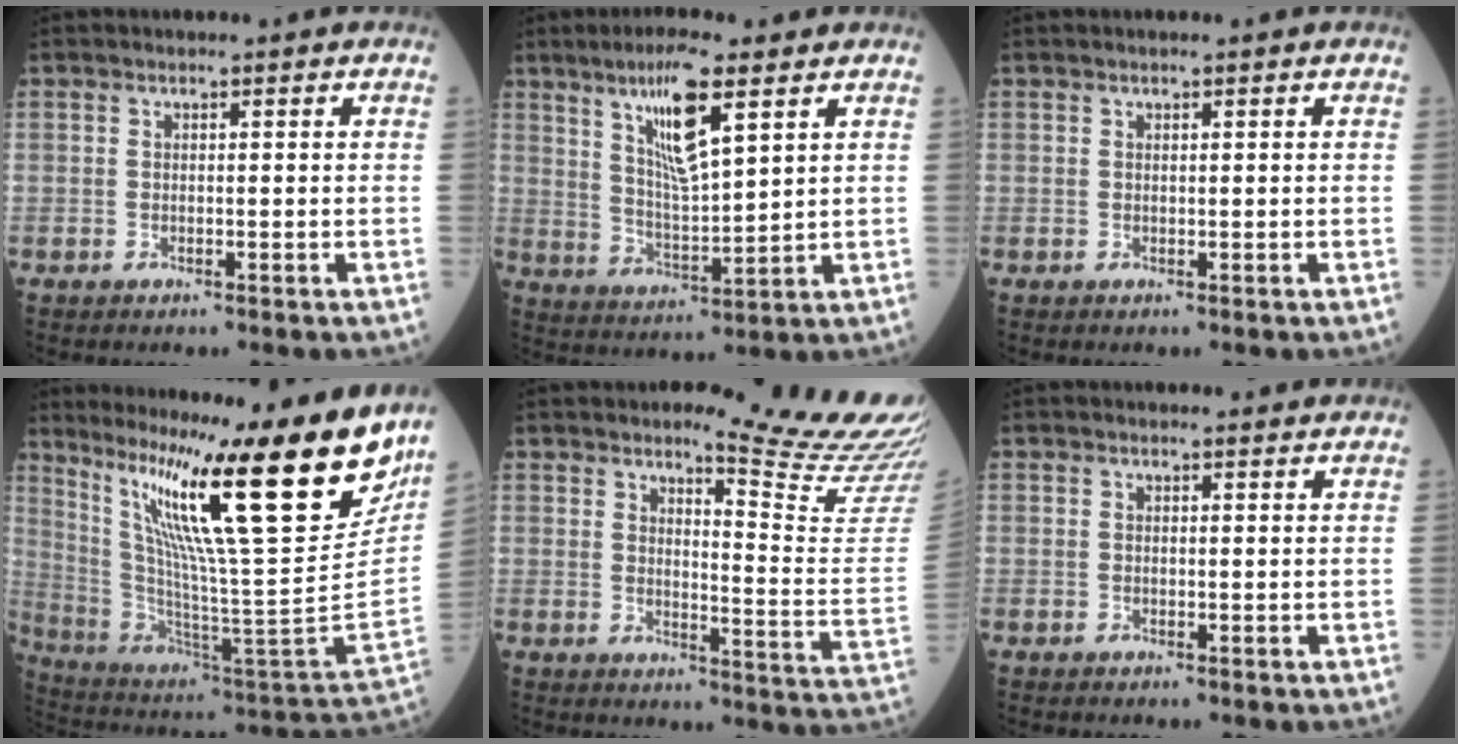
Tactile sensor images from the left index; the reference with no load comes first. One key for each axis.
{"total": 10.9, "fx": 6.0, "fy": 1.3, "fz": 9.0, "tx": -0.173, "ty": -0.002, "tz": 0.113}
{"total": 0.0}
{"total": 29.9, "fx": 19.0, "fy": 0.7, "fz": 23.1, "tx": -0.375, "ty": -0.045, "tz": 0.301}
{"total": 15.6, "fx": 14.4, "fy": -0.9, "fz": 5.8, "tx": -0.080, "ty": -0.119, "tz": 0.159}
{"total": 1.2, "fx": 1.1, "fy": 0.5, "fz": -0.1, "tx": -0.006, "ty": 0.001, "tz": 0.010}